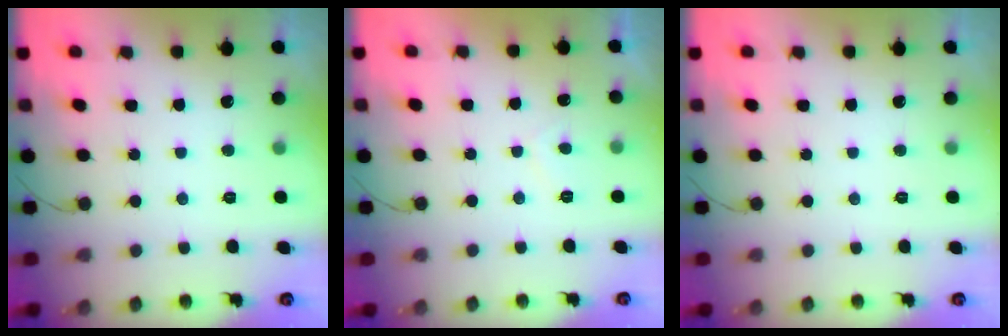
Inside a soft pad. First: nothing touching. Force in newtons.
{"total": 0.7, "press": 0.5, "slide": 0.5}
{"total": 0.0}